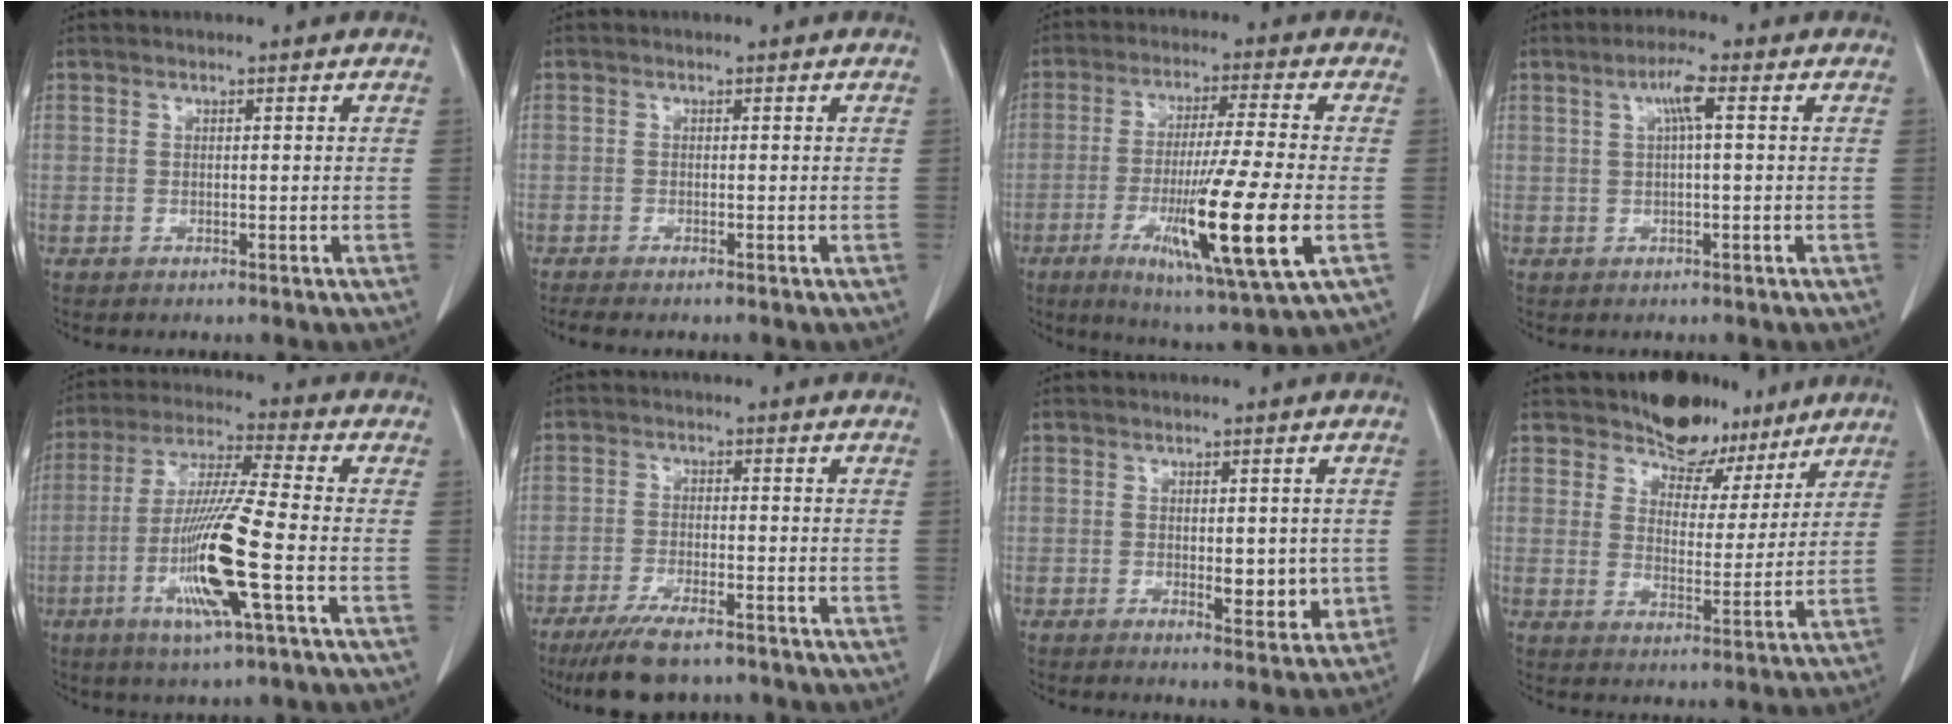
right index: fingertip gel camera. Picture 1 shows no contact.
{"total": 2.6, "force": [-2.3, 0.2, 1.3], "torque": [-0.016, -0.005, -0.031]}
{"total": 16.2, "force": [-4.4, -0.4, 15.6], "torque": [-0.286, -0.037, -0.077]}
{"total": 3.5, "force": [1.0, 0.2, 3.3], "torque": [-0.063, 0.009, 0.018]}
{"total": 13.9, "force": [-4.2, -0.2, 13.2], "torque": [-0.270, -0.017, -0.084]}
{"total": 8.9, "force": [-7.0, 2.0, 5.1], "torque": [-0.089, -0.020, -0.117]}
{"total": 4.9, "force": [-0.4, 2.3, 4.2], "torque": [-0.048, -0.008, 0.000]}
{"total": 8.7, "force": [7.0, 4.9, 1.8], "torque": [-0.017, -0.006, 0.104]}